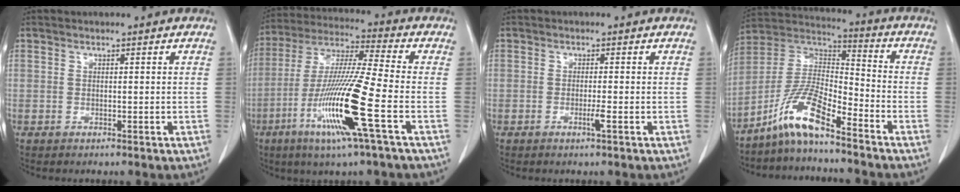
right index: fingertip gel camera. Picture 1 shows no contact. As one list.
[{"total": 16.6, "force": [-5.8, -0.7, 15.5], "torque": [-0.317, -0.023, -0.117]}, {"total": 1.6, "force": [-0.6, -0.2, 1.5], "torque": [-0.029, -0.004, -0.012]}, {"total": 10.6, "force": [-7.7, 1.2, 7.3], "torque": [-0.152, 0.015, -0.151]}]